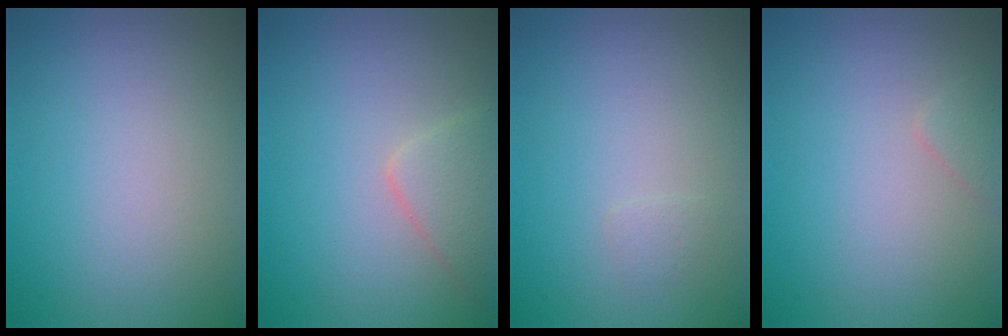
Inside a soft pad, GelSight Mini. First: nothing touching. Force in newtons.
{"total": 2.3, "press": 2.3, "slide": 0.0}
{"total": 0.6, "press": 0.6, "slide": 0.1}
{"total": 0.9, "press": 0.9, "slide": 0.1}